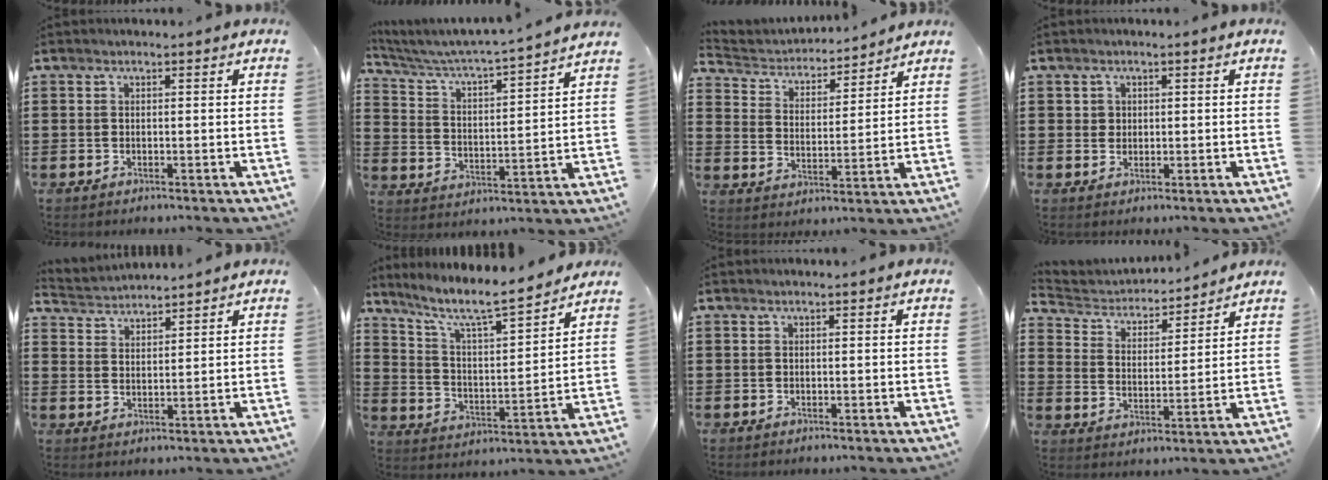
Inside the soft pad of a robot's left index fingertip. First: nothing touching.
{"total": 3.4, "force": [3.2, -0.3, 1.2], "torque": [-0.046, -0.037, 0.042]}
{"total": 3.7, "force": [3.5, 0.9, -0.1], "torque": [-0.023, -0.027, 0.055]}
{"total": 1.4, "force": [0.5, 1.3, 0.3], "torque": [-0.010, 0.004, 0.010]}
{"total": 2.9, "force": [2.9, 0.3, -0.6], "torque": [-0.001, -0.010, 0.052]}
{"total": 8.3, "force": [6.8, 0.9, 4.6], "torque": [-0.117, -0.039, 0.110]}
{"total": 0.0}
{"total": 3.7, "force": [3.5, 1.0, 0.1], "torque": [-0.026, -0.026, 0.054]}